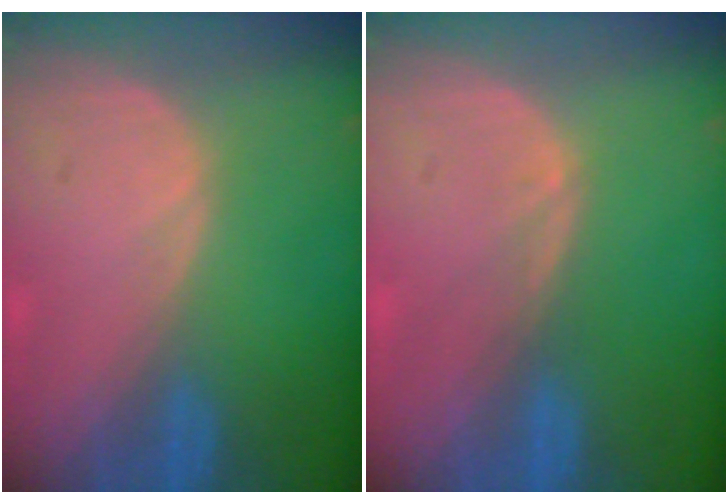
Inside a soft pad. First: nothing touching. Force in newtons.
{"total": 0.8, "press": 0.7, "slide": 0.1}